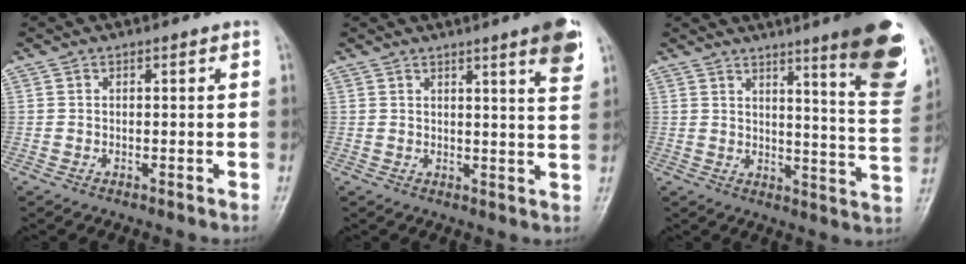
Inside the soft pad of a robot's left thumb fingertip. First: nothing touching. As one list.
[{"total": 7.3, "force": [4.4, 0.5, 5.8], "torque": [-0.064, -0.020, 0.053]}, {"total": 17.1, "force": [10.1, 2.1, 13.6], "torque": [-0.146, -0.064, 0.130]}]